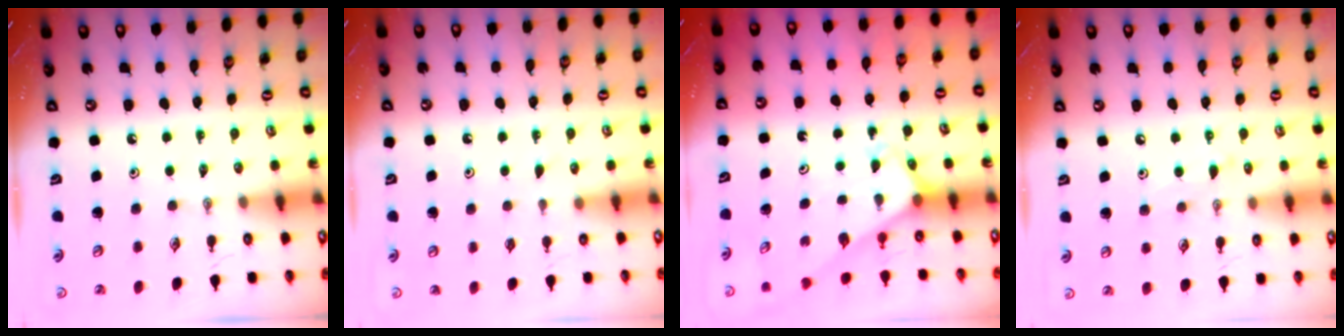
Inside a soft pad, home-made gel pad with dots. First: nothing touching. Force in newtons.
{"total": 5.5, "press": 5.5, "slide": 0.5}
{"total": 3.0, "press": 3.0, "slide": 0.2}
{"total": 6.9, "press": 6.9, "slide": 0.5}